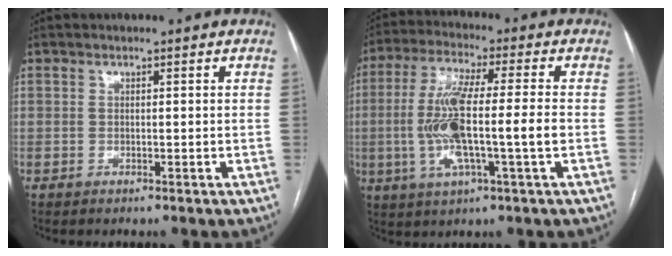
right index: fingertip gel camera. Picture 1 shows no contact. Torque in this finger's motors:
{"motor_torque": [2.08, -0.07, 0.85, 0.21]}